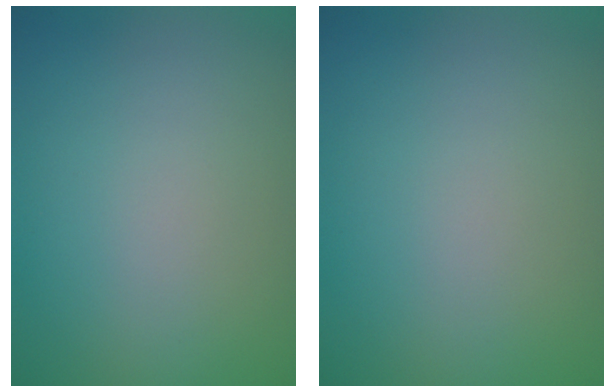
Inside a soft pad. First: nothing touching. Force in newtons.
{"total": 0.0}